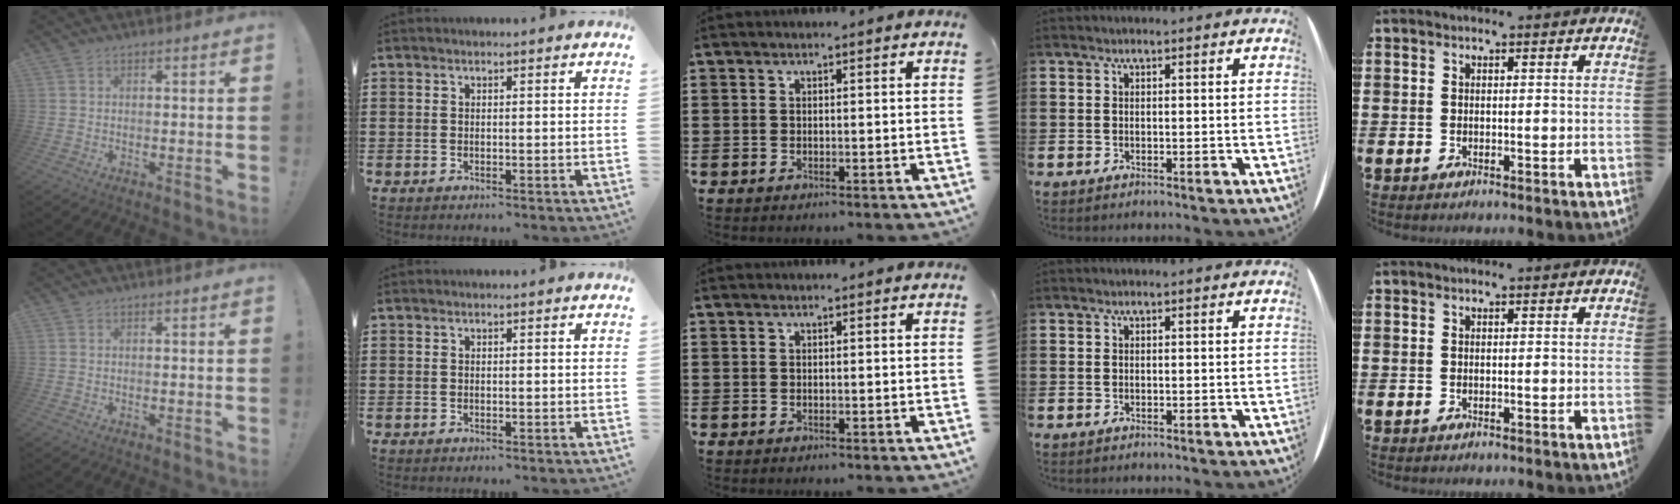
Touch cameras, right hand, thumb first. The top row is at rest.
{}